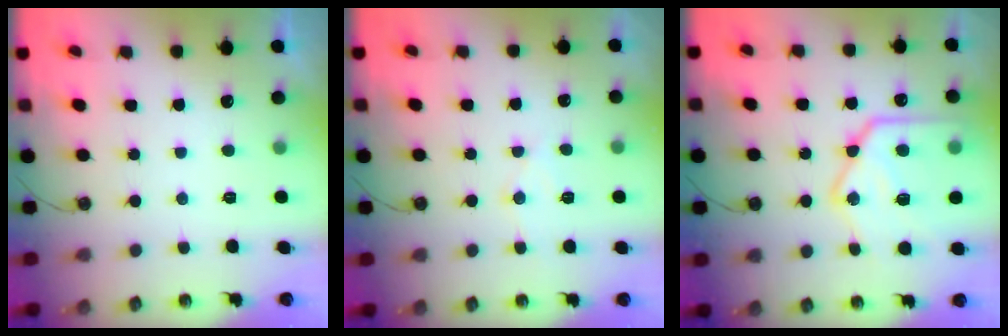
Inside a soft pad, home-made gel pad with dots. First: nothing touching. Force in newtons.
{"total": 7.0, "press": 6.9, "slide": 0.4}
{"total": 22.7, "press": 22.5, "slide": 2.5}